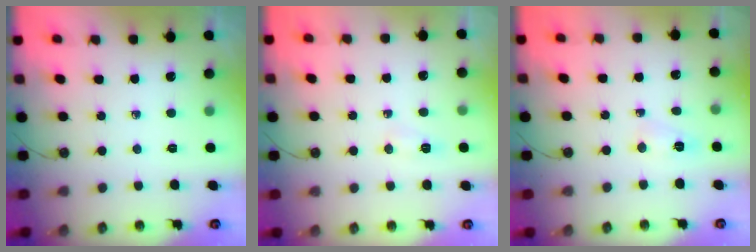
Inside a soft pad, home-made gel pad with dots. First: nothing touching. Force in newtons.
{"total": 13.2, "press": 6.4, "slide": 11.5}
{"total": 4.3, "press": 3.6, "slide": 2.5}